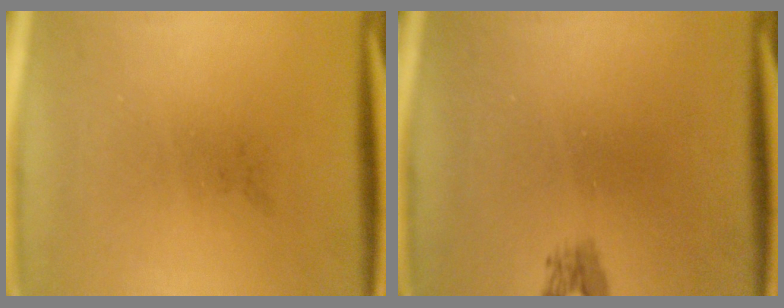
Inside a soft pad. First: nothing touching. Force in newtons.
{"total": 1.3}